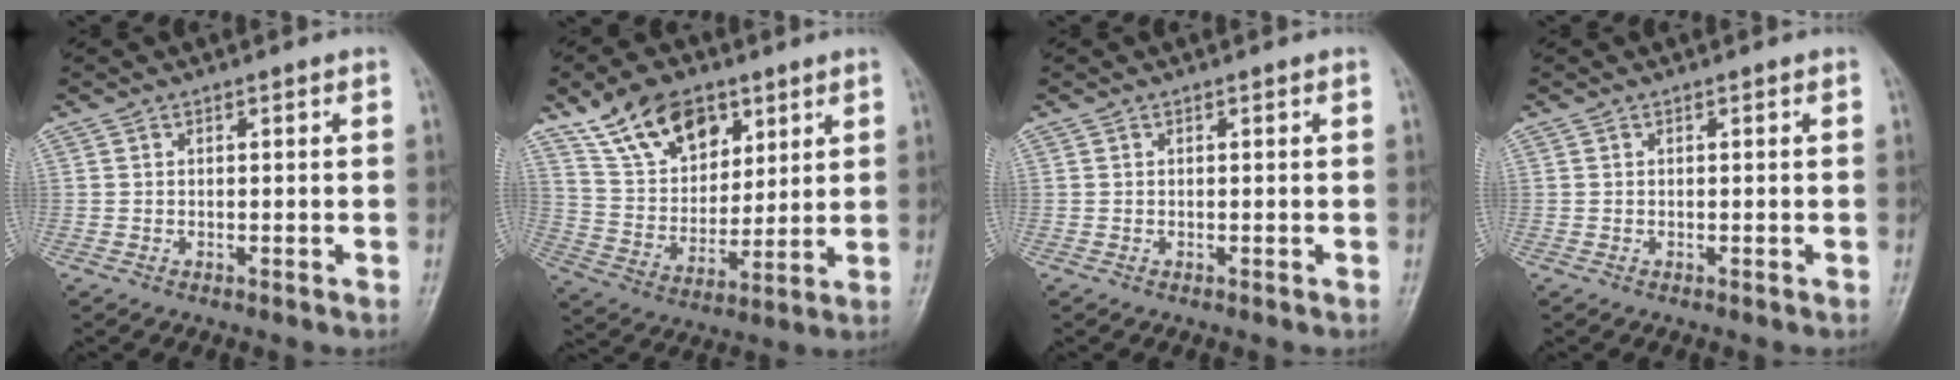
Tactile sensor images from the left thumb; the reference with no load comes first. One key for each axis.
{"total": 15.1, "fx": 9.2, "fy": 9.1, "fz": 7.9, "tx": -0.099, "ty": -0.038, "tz": 0.172}
{"total": 0.0}
{"total": 0.0}